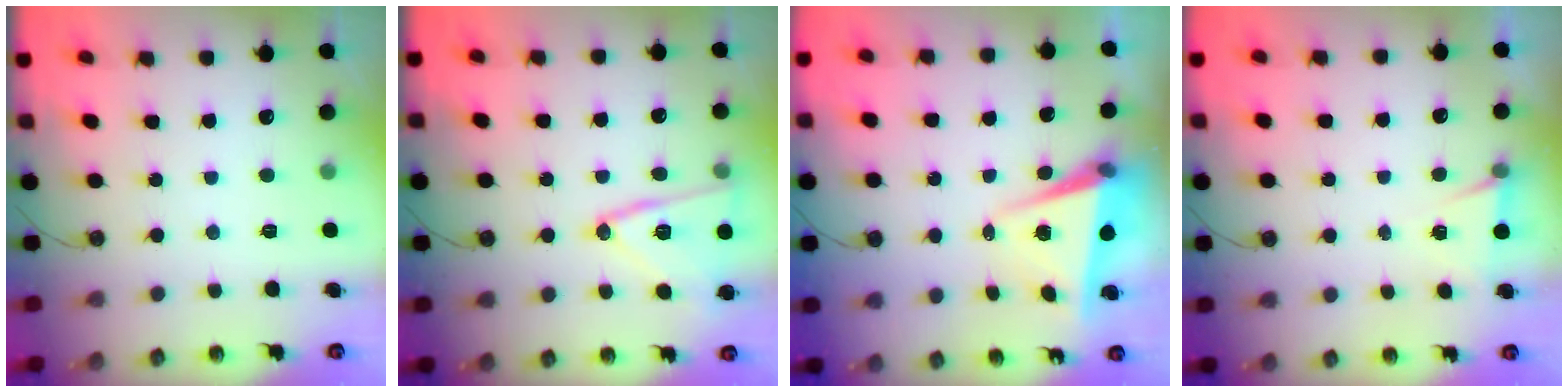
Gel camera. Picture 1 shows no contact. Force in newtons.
{"total": 14.7, "press": 14.7, "slide": 0.5}
{"total": 5.6, "press": 5.1, "slide": 2.3}
{"total": 4.5, "press": 1.3, "slide": 4.4}